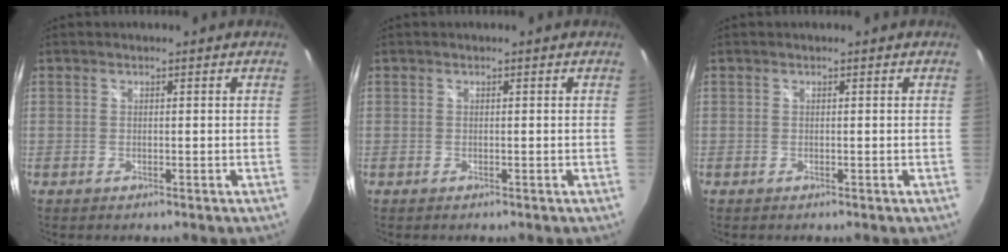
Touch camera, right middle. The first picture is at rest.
{"total": 0.0}
{"total": 0.0}